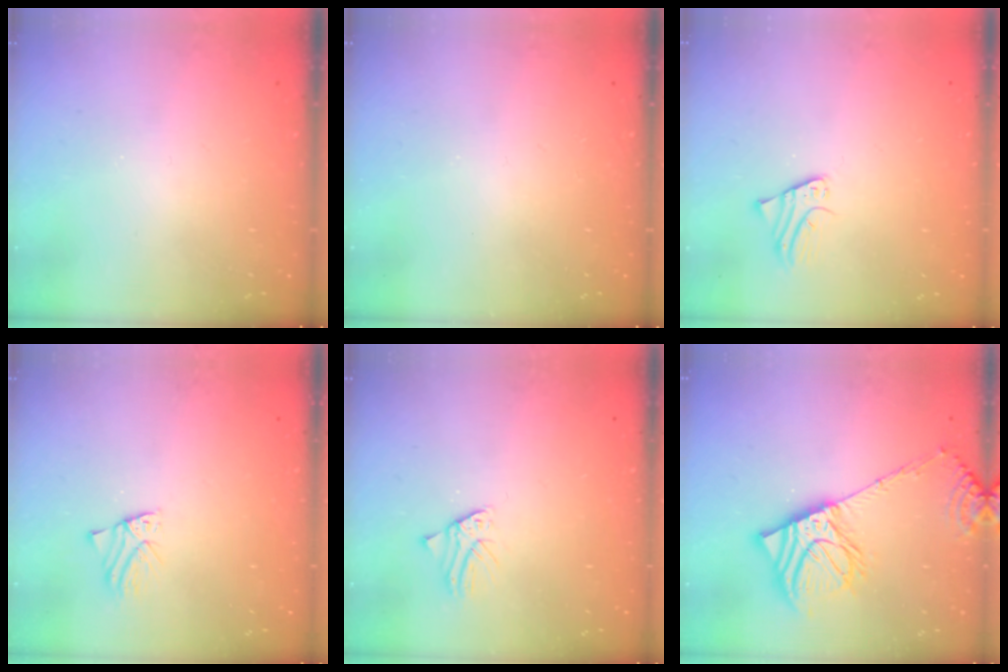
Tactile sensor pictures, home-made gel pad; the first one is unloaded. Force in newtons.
{"total": 0.0}
{"total": 2.0, "press": 2.0, "slide": 0.1}
{"total": 1.2, "press": 1.2, "slide": 0.1}
{"total": 1.1, "press": 1.1, "slide": 0.1}
{"total": 15.4, "press": 15.1, "slide": 2.9}